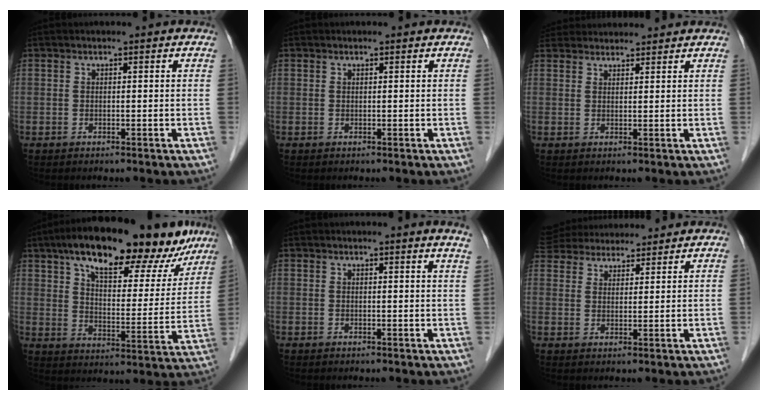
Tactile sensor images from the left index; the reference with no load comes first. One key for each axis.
{"total": 0.0}
{"total": 7.5, "fx": 7.2, "fy": 1.5, "fz": 1.2, "tx": -0.021, "ty": 0.039, "tz": 0.114}
{"total": 22.6, "fx": 16.3, "fy": 7.4, "fz": 13.8, "tx": -0.194, "ty": 0.032, "tz": 0.229}
{"total": 2.6, "fx": 2.3, "fy": -0.6, "fz": 1.0, "tx": -0.018, "ty": -0.013, "tz": 0.013}
{"total": 12.1, "fx": 11.1, "fy": 3.0, "fz": 3.6, "tx": -0.071, "ty": 0.047, "tz": 0.182}